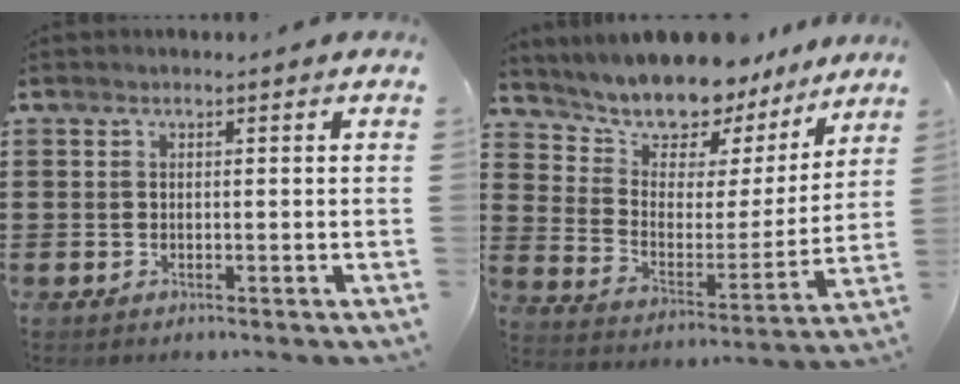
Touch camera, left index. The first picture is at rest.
{"total": 8.9, "force": [8.4, 2.6, 1.0], "torque": [-0.057, -0.074, 0.147]}